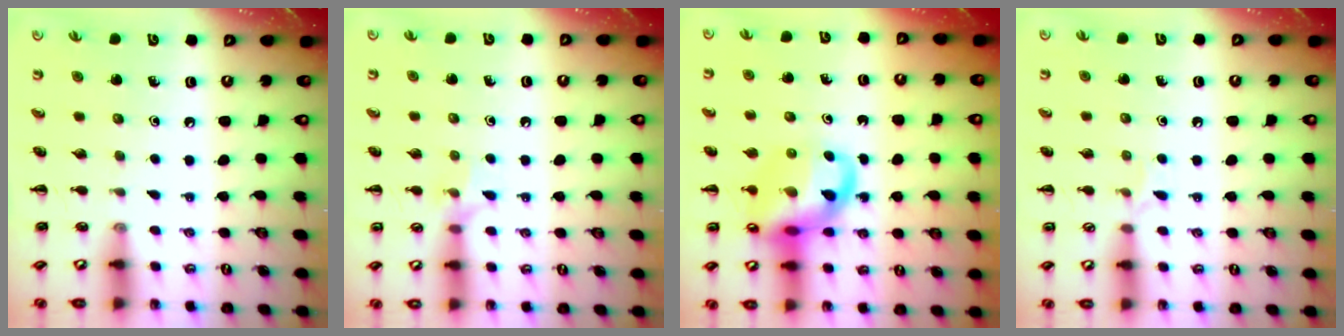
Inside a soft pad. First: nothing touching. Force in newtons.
{"total": 5.7, "press": 5.6, "slide": 1.2}
{"total": 14.3, "press": 14.0, "slide": 2.9}
{"total": 4.4, "press": 4.1, "slide": 1.5}